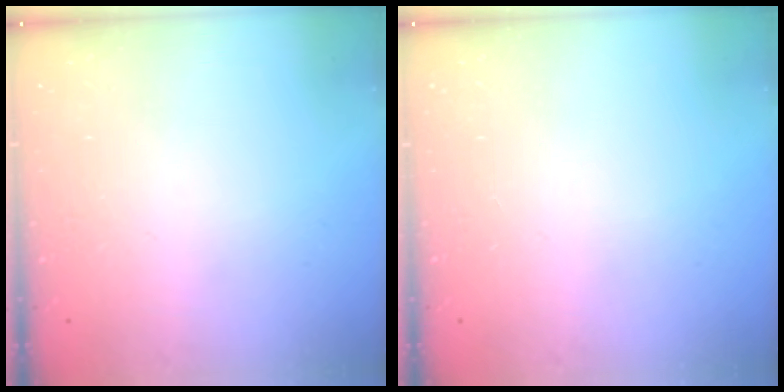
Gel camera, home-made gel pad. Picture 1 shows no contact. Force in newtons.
{"total": 0.0}